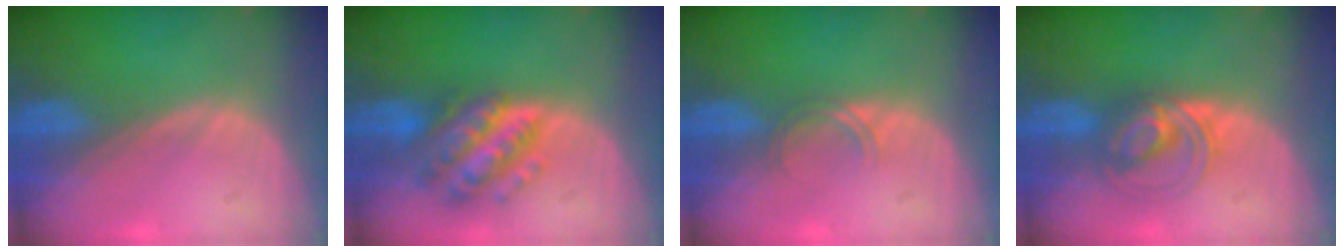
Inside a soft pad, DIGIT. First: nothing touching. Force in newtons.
{"total": 7.4, "press": 7.4, "slide": 0.5}
{"total": 1.7, "press": 1.7, "slide": 0.3}
{"total": 5.5, "press": 5.5, "slide": 0.6}